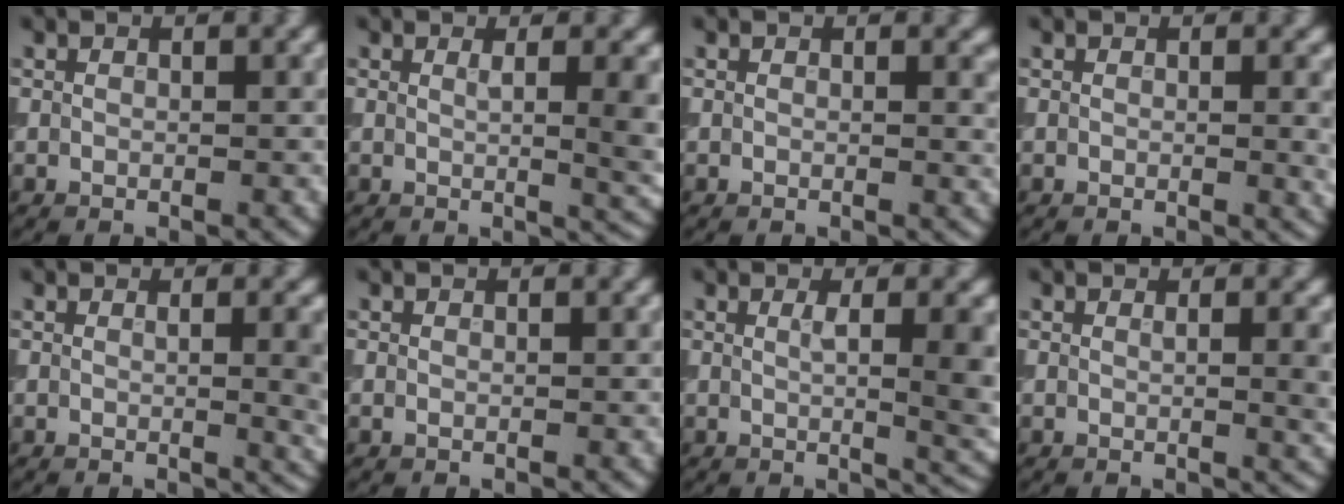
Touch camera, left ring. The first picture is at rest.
{"total": 4.6, "force": [0.6, 1.6, 4.3], "torque": [-0.037, -0.001, 0.010]}
{"total": 1.0, "force": [0.2, 0.3, 0.9], "torque": [-0.008, -0.002, 0.002]}
{"total": 2.0, "force": [0.1, 0.6, 1.9], "torque": [-0.018, -0.003, -0.001]}
{"total": 4.4, "force": [0.2, 1.6, 4.1], "torque": [-0.030, 0.001, 0.005]}
{"total": 0.0}
{"total": 5.2, "force": [0.5, 1.4, 4.9], "torque": [-0.057, -0.003, 0.008]}
{"total": 2.8, "force": [0.4, 0.8, 2.7], "torque": [-0.028, -0.002, 0.003]}